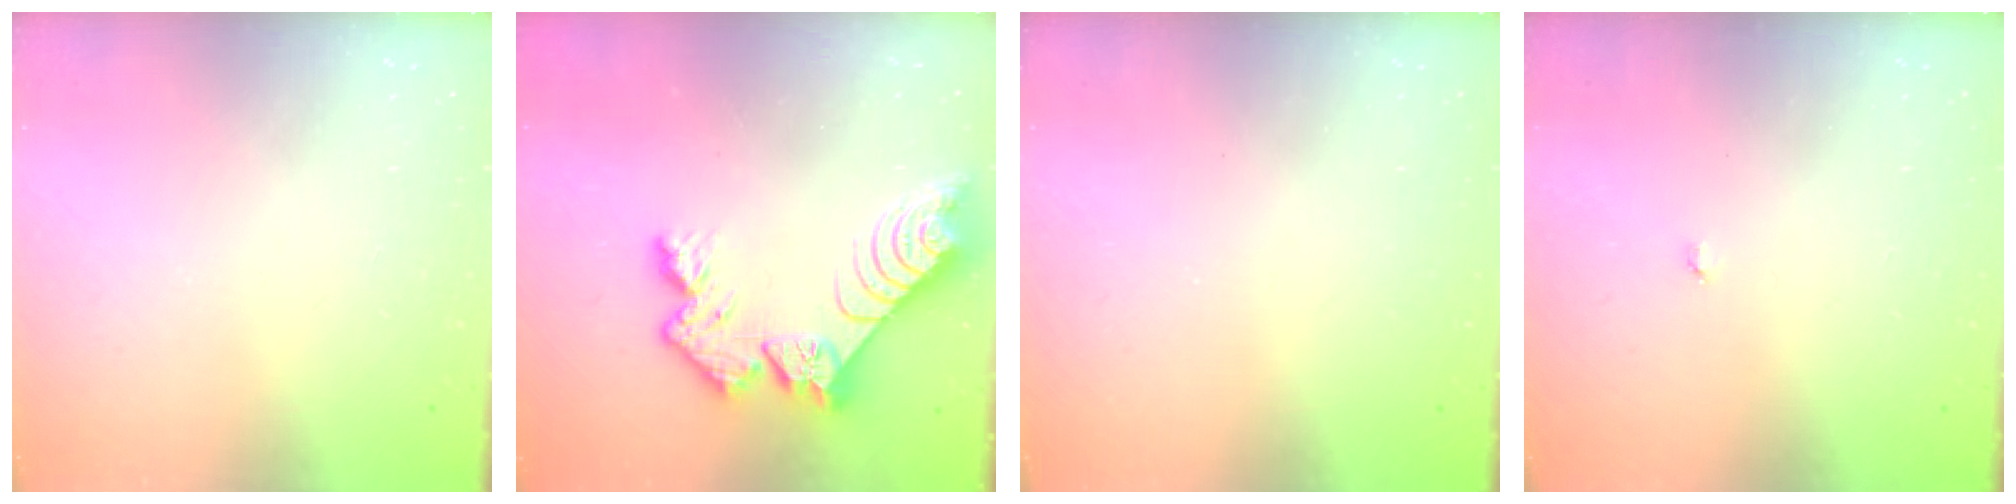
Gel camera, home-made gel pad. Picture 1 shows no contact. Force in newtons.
{"total": 11.8, "press": 11.8, "slide": 1.1}
{"total": 0.0}
{"total": 2.9, "press": 2.9, "slide": 0.3}